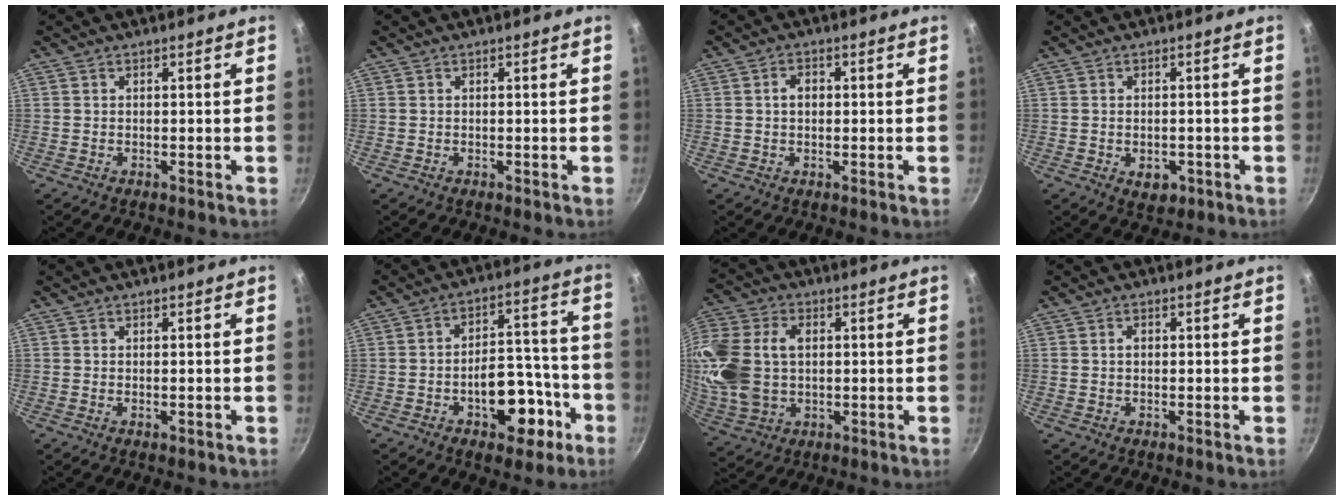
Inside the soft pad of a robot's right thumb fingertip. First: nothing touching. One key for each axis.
{"total": 0.0}
{"total": 2.8, "fx": 0.2, "fy": 2.0, "fz": 1.9, "tx": -0.018, "ty": 0.010, "tz": 0.001}
{"total": 3.8, "fx": -1.3, "fy": 2.6, "fz": 2.5, "tx": -0.029, "ty": 0.004, "tz": -0.009}
{"total": 0.6, "fx": -0.2, "fy": 0.2, "fz": 0.6, "tx": -0.009, "ty": -0.001, "tz": -0.002}
{"total": 13.4, "fx": -6.2, "fy": 7.2, "fz": 9.5, "tx": -0.096, "ty": 0.065, "tz": -0.082}
{"total": 19.3, "fx": 2.2, "fy": 13.9, "fz": 13.2, "tx": -0.292, "ty": 0.021, "tz": 0.047}
{"total": 1.3, "fx": 0.1, "fy": 0.9, "fz": 0.9, "tx": -0.013, "ty": 0.006, "tz": 0.001}